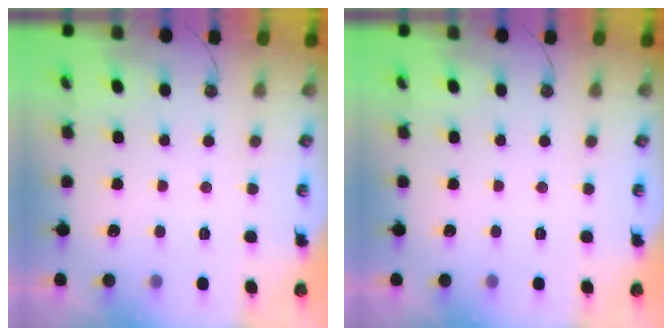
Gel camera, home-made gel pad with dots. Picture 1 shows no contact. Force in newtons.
{"total": 0.0}